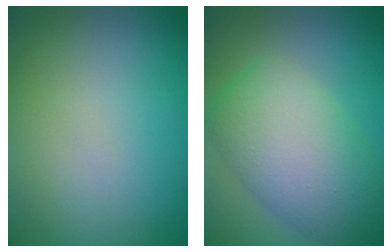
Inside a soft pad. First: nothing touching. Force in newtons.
{"total": 8.3, "press": 8.3, "slide": 0.2}